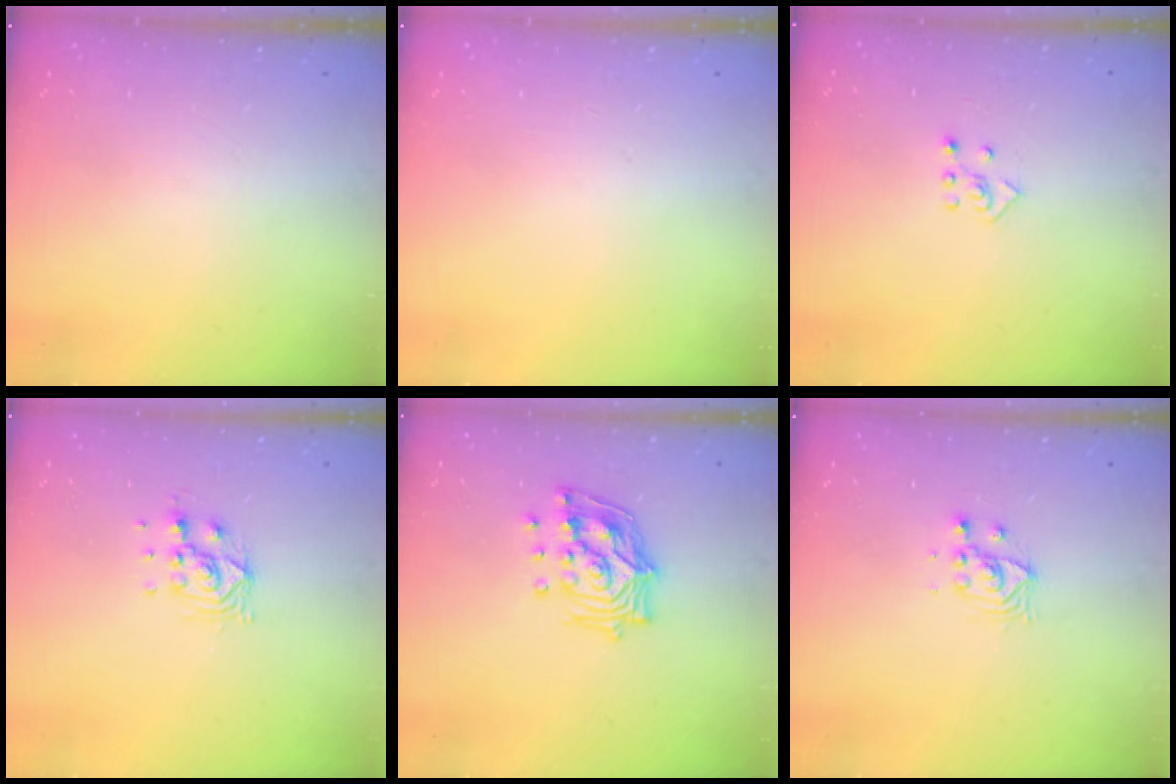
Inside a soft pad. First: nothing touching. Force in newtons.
{"total": 0.0}
{"total": 4.7, "press": 4.6, "slide": 0.6}
{"total": 7.2, "press": 7.2, "slide": 0.6}
{"total": 14.1, "press": 14.0, "slide": 1.8}
{"total": 3.8, "press": 3.8, "slide": 0.3}